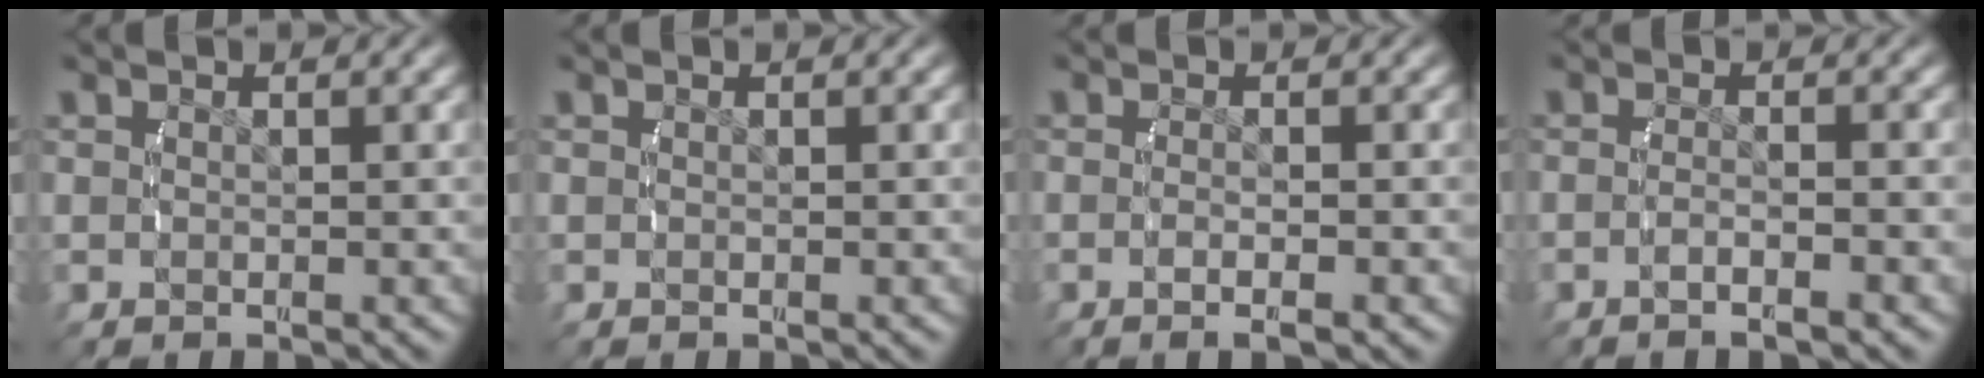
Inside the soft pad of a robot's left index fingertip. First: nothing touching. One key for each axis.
{"total": 0.0}
{"total": 2.1, "fx": -1.4, "fy": -0.1, "fz": 1.5, "tx": -0.028, "ty": -0.001, "tz": -0.022}
{"total": 2.1, "fx": -1.6, "fy": -0.4, "fz": 1.3, "tx": -0.027, "ty": -0.002, "tz": -0.028}